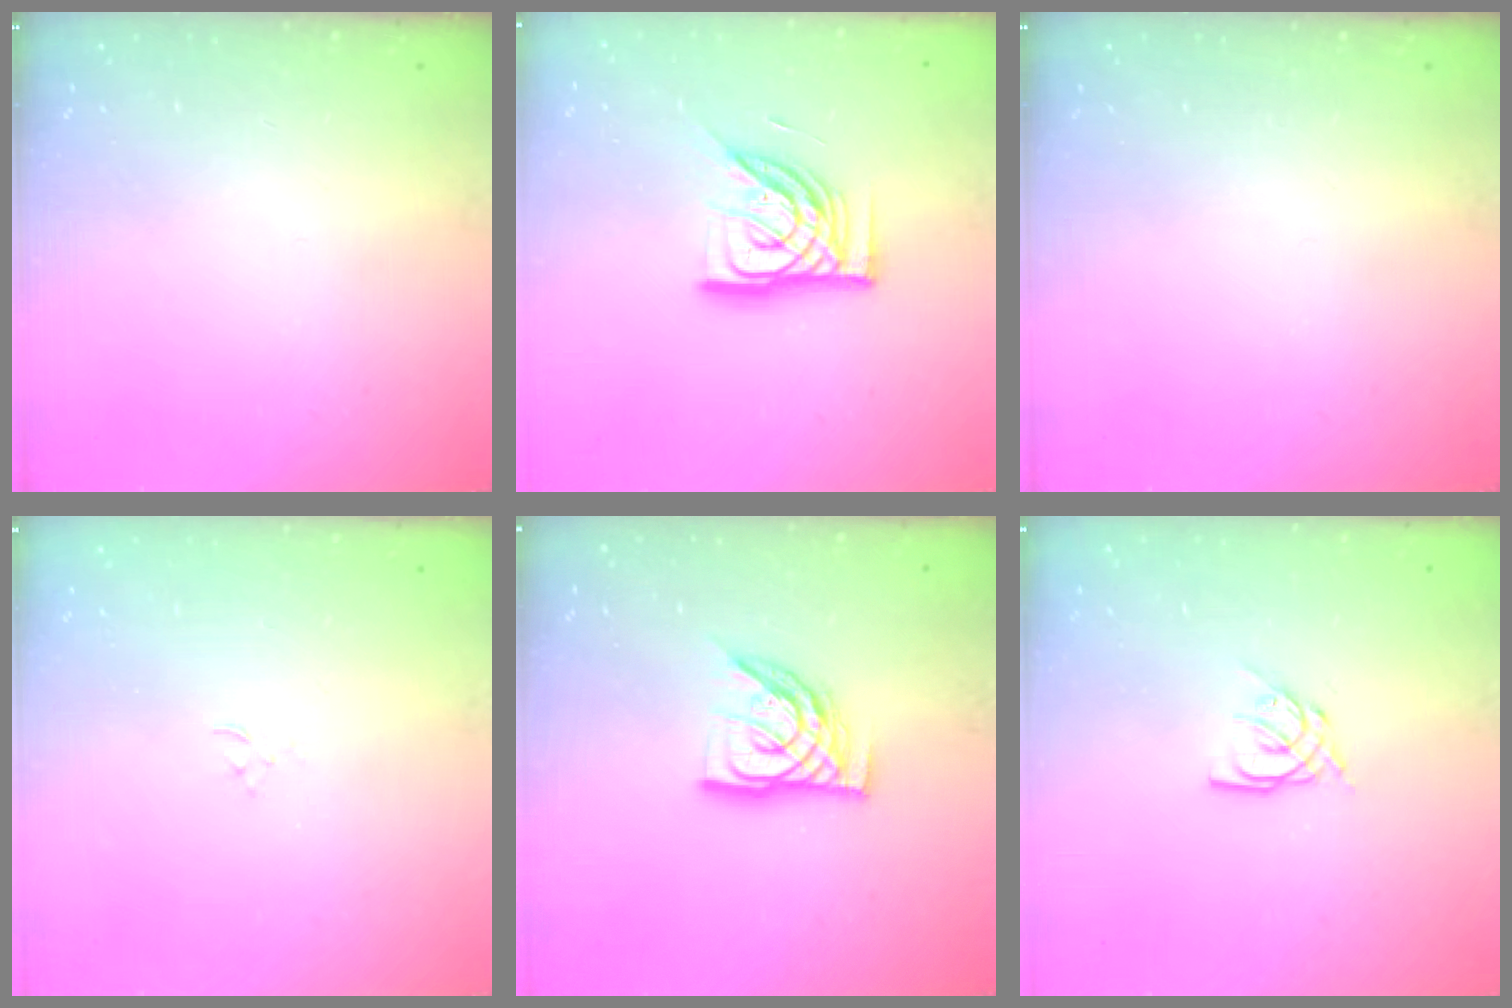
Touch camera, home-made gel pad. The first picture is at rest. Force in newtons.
{"total": 14.5, "press": 14.5, "slide": 1.0}
{"total": 0.0}
{"total": 2.4, "press": 2.4, "slide": 0.3}
{"total": 11.3, "press": 11.2, "slide": 1.4}
{"total": 6.5, "press": 6.5, "slide": 0.6}